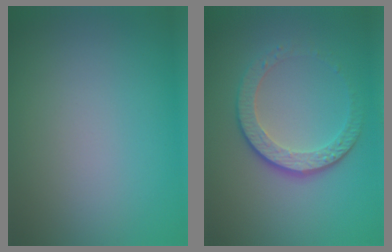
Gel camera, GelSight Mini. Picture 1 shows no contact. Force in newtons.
{"total": 4.1, "press": 3.0, "slide": 2.8}